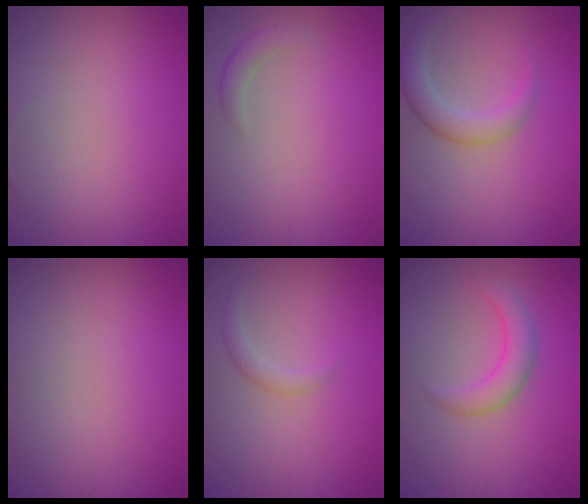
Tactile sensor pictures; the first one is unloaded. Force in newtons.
{"total": 1.4, "press": 1.4, "slide": 0.1}
{"total": 2.9, "press": 2.9, "slide": 0.2}
{"total": 0.0}
{"total": 1.3, "press": 1.3, "slide": 0.1}
{"total": 2.8, "press": 2.8, "slide": 0.2}